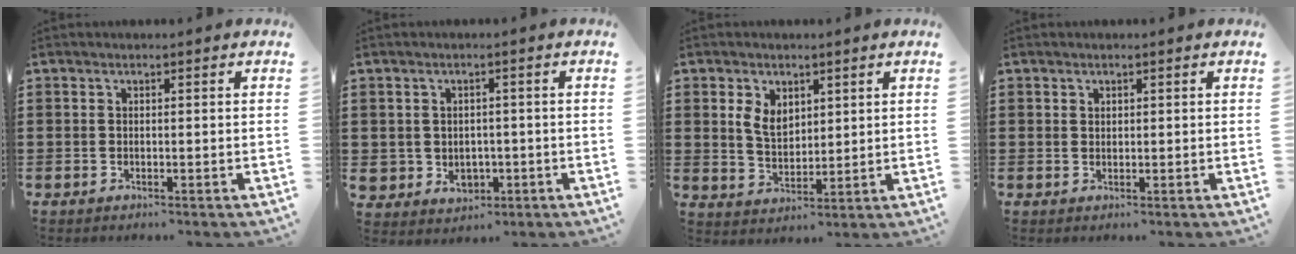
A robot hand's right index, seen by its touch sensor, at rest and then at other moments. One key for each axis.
{"total": 3.3, "fx": -0.2, "fy": 3.2, "fz": 0.9, "tx": -0.030, "ty": 0.008, "tz": -0.005}
{"total": 4.8, "fx": 2.0, "fy": 3.4, "fz": 2.7, "tx": -0.065, "ty": 0.011, "tz": 0.036}
{"total": 0.9, "fx": 0.7, "fy": 0.6, "fz": 0.2, "tx": -0.005, "ty": 0.000, "tz": 0.014}